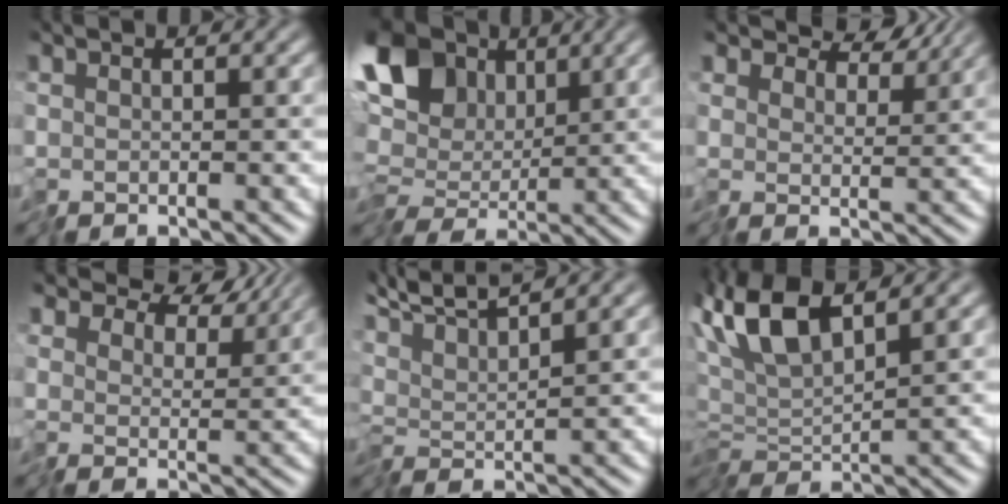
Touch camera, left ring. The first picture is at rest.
{"total": 10.5, "force": [2.0, 7.1, 7.5], "torque": [-0.133, 0.019, 0.019]}
{"total": 5.8, "force": [4.8, 2.6, 2.0], "torque": [-0.041, 0.005, 0.065]}
{"total": 7.4, "force": [6.0, 3.5, 2.7], "torque": [-0.063, 0.008, 0.086]}
{"total": 5.2, "force": [4.5, 0.2, 2.6], "torque": [-0.055, 0.022, 0.080]}
{"total": 5.7, "force": [2.1, 2.1, 4.9], "torque": [-0.104, 0.012, 0.028]}